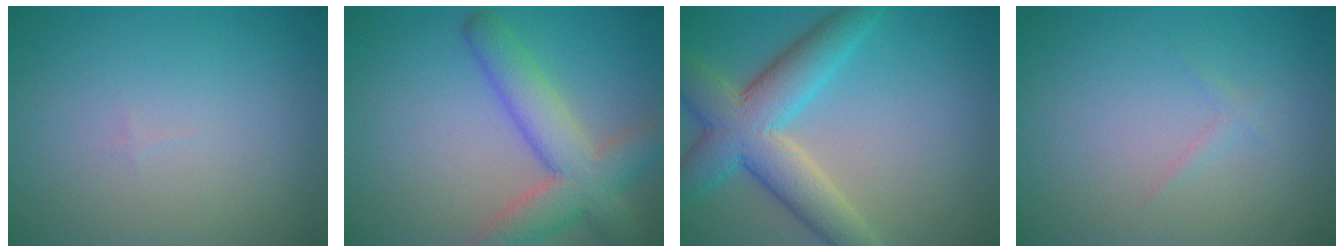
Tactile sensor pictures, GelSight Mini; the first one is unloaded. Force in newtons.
{"total": 6.6, "press": 6.5, "slide": 0.4}
{"total": 7.6, "press": 7.6, "slide": 0.5}
{"total": 0.7, "press": 0.7, "slide": 0.0}